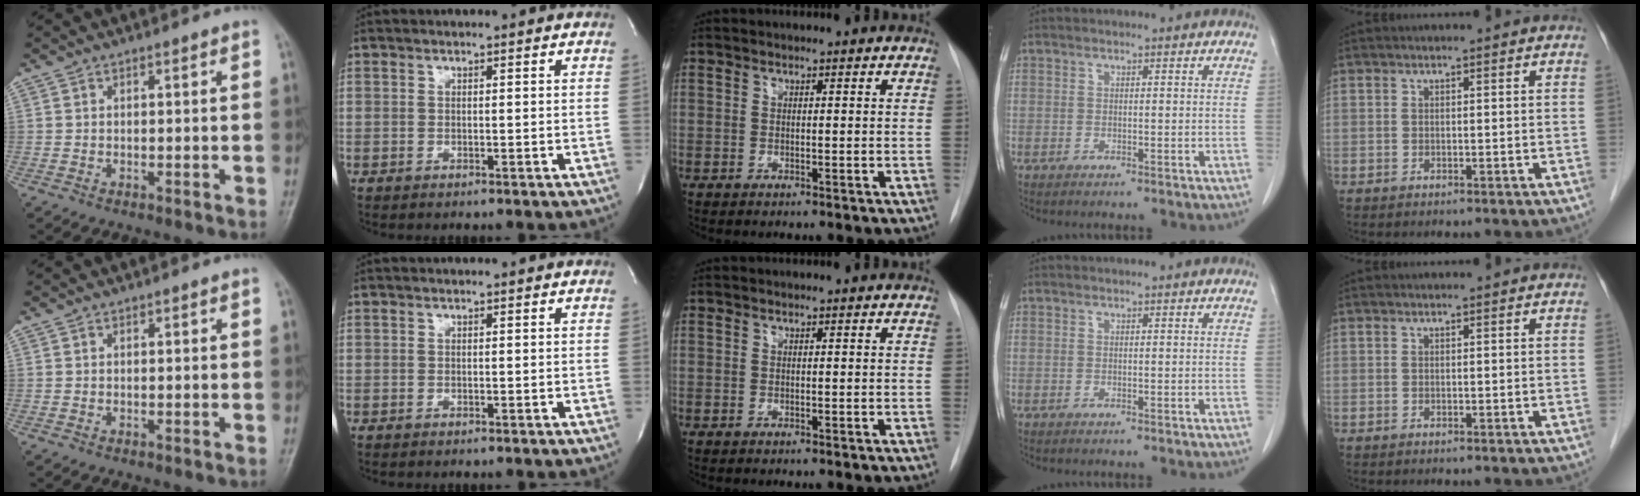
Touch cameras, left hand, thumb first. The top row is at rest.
{}